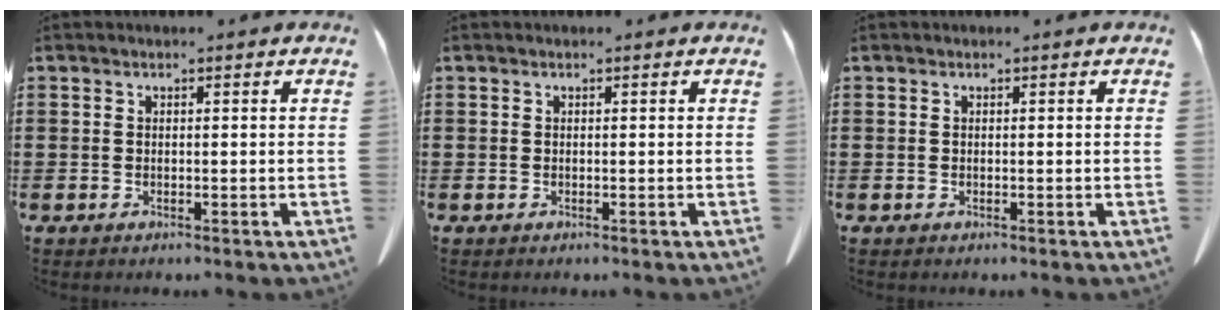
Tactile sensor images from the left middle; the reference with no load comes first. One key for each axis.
{"total": 0.0}
{"total": 0.0}